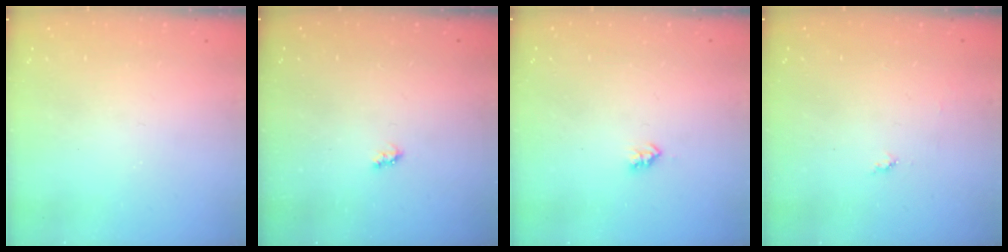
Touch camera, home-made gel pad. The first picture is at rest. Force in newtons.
{"total": 2.6, "press": 2.6, "slide": 0.4}
{"total": 2.6, "press": 2.5, "slide": 0.4}
{"total": 3.9, "press": 3.9, "slide": 0.4}